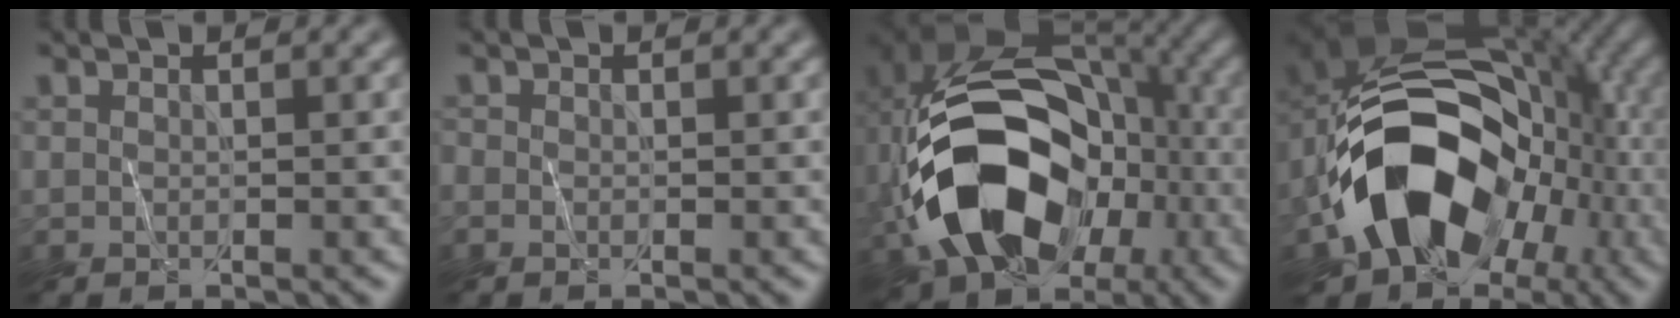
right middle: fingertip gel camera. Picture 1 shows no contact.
{"total": 0.5, "force": [-0.3, 0.3, 0.2], "torque": [-0.004, -0.001, -0.006]}
{"total": 13.8, "force": [-4.6, 9.5, 8.9], "torque": [-0.152, -0.004, -0.081]}
{"total": 14.0, "force": [-5.2, 10.1, 8.2], "torque": [-0.120, -0.010, -0.094]}